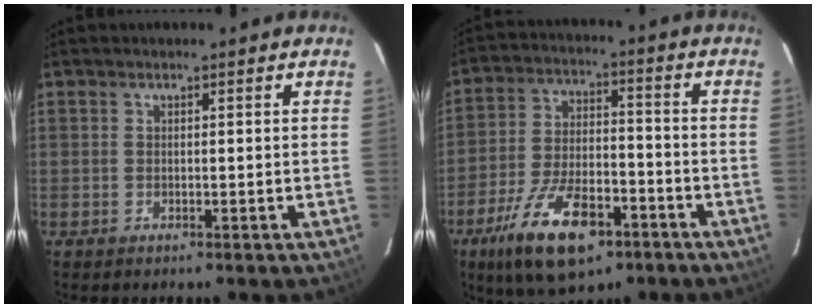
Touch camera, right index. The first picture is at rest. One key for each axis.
{"total": 16.9, "fx": -9.8, "fy": 7.1, "fz": 11.8, "tx": -0.237, "ty": -0.019, "tz": -0.164}